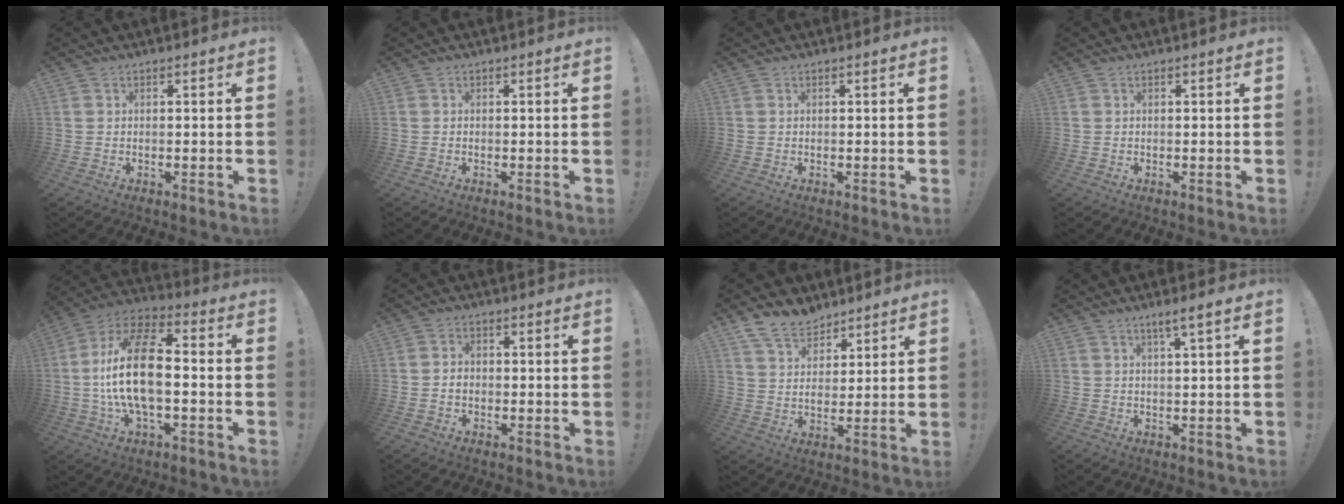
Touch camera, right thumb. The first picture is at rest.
{"total": 0.0}
{"total": 0.0}
{"total": 0.0}
{"total": 19.8, "force": [-1.5, 9.3, 17.4], "torque": [-0.325, 0.015, -0.028]}
{"total": 2.4, "force": [-0.7, 2.0, 1.3], "torque": [-0.015, 0.006, -0.014]}
{"total": 10.3, "force": [8.0, 5.7, 3.1], "torque": [-0.063, -0.050, 0.158]}
{"total": 3.6, "force": [1.8, -0.2, 3.2], "torque": [-0.053, -0.006, 0.026]}